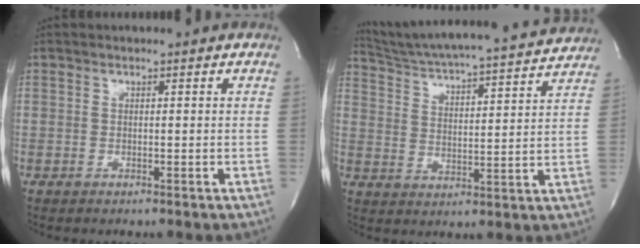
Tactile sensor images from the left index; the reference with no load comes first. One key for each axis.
{"total": 20.8, "fx": 19.6, "fy": 0.6, "fz": 7.0, "tx": -0.121, "ty": -0.017, "tz": 0.274}